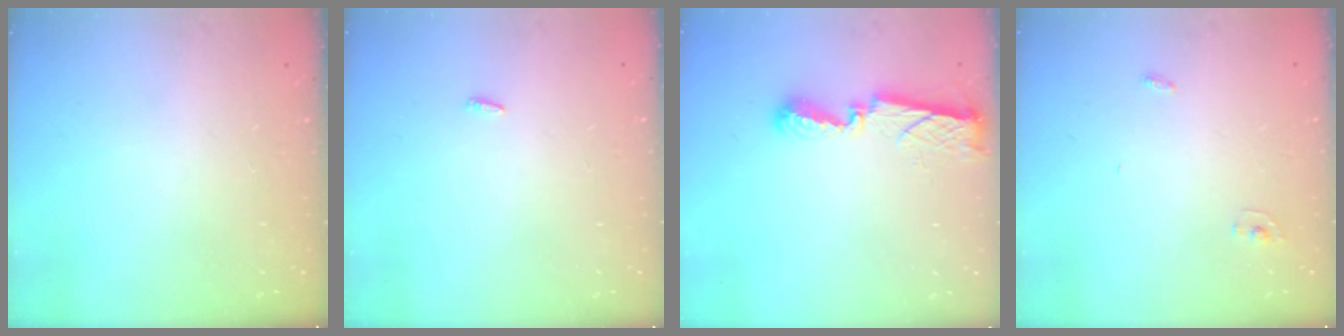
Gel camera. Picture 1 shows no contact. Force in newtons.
{"total": 2.1, "press": 1.9, "slide": 0.7}
{"total": 8.7, "press": 8.7, "slide": 0.4}
{"total": 2.4, "press": 2.4, "slide": 0.2}